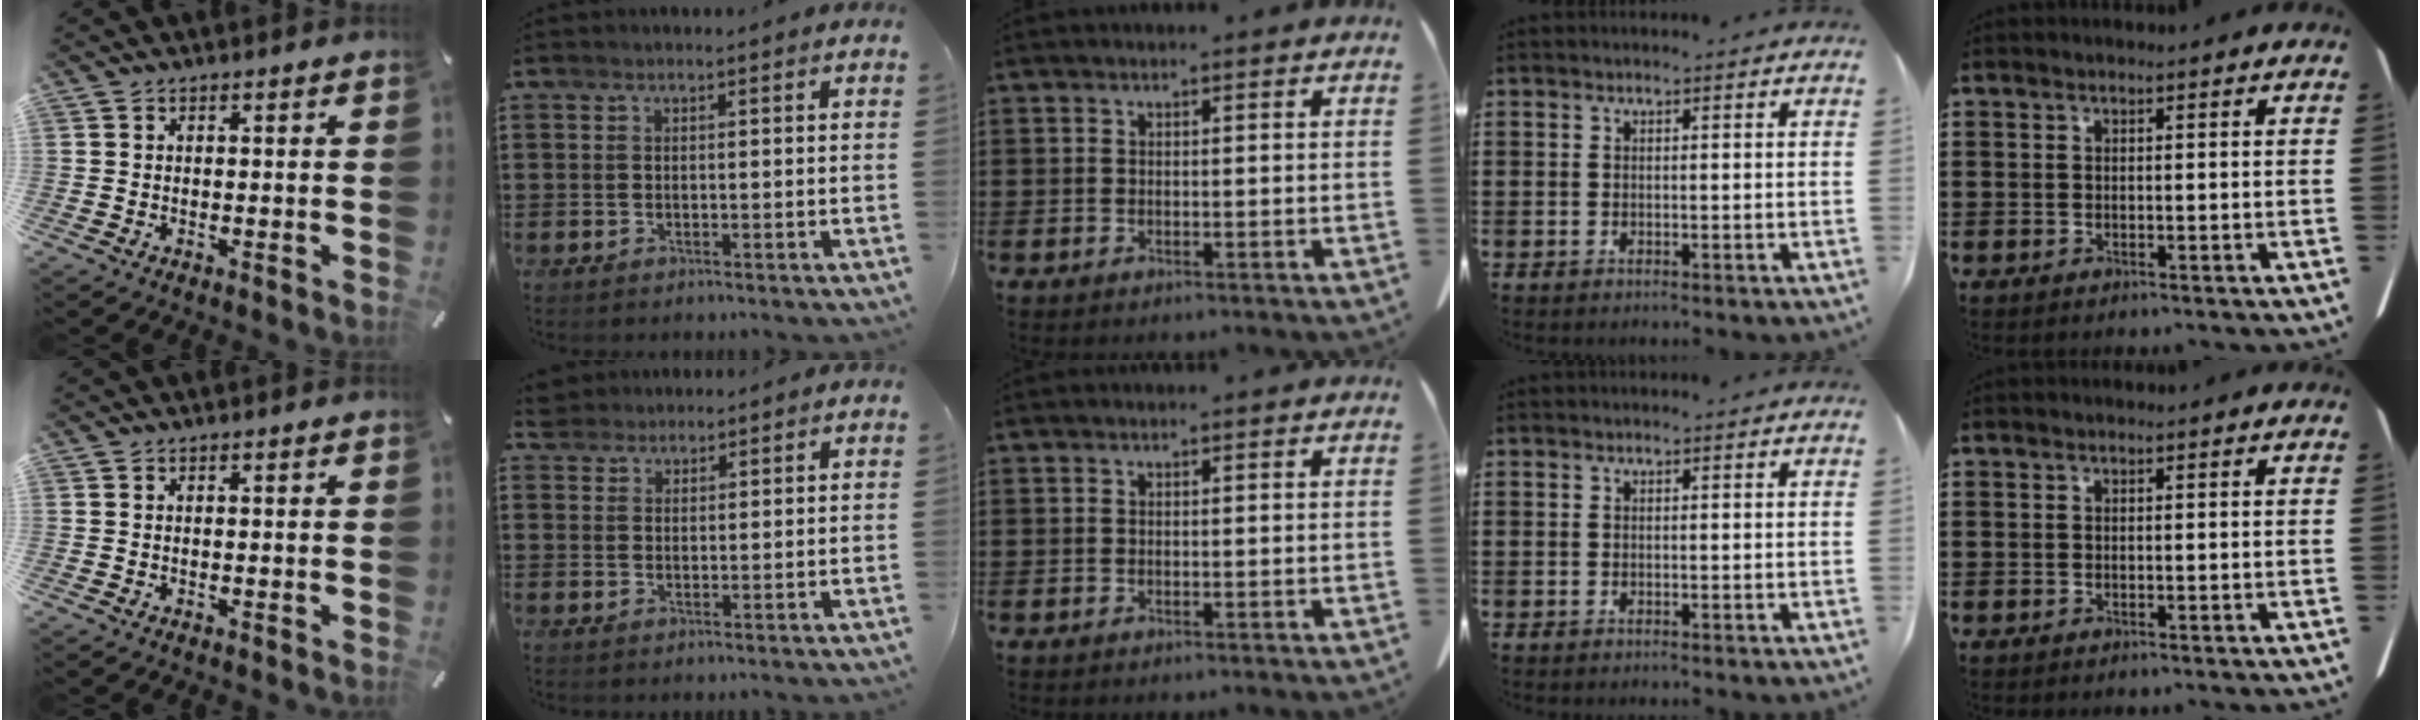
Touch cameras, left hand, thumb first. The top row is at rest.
{"index": {"total": 2.5, "force": [2.2, 1.2, -0.1], "torque": [-0.008, 0.009, 0.044]}}